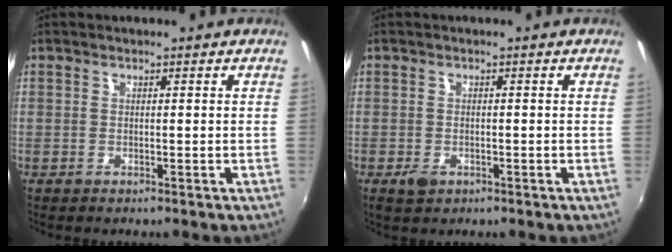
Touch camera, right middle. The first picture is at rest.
{"total": 2.3, "force": [-1.3, 1.5, 1.2], "torque": [-0.023, -0.005, -0.021]}